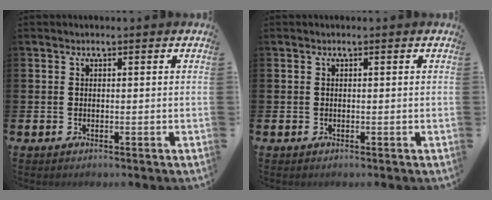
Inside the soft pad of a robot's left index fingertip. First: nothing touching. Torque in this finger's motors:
{"motor_torque": [-0.11, -0.04, 0.05, 0.02]}